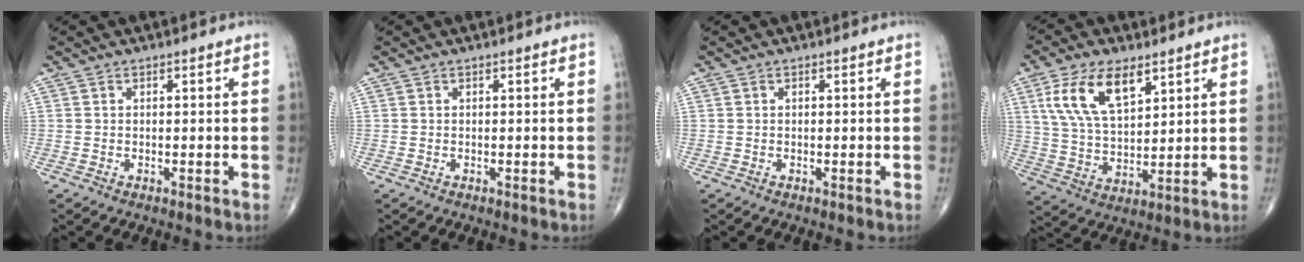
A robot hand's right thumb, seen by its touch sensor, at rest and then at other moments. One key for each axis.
{"total": 0.0}
{"total": 0.0}
{"total": 13.0, "fx": 6.3, "fy": 6.2, "fz": 9.5, "tx": -0.170, "ty": -0.019, "tz": 0.126}